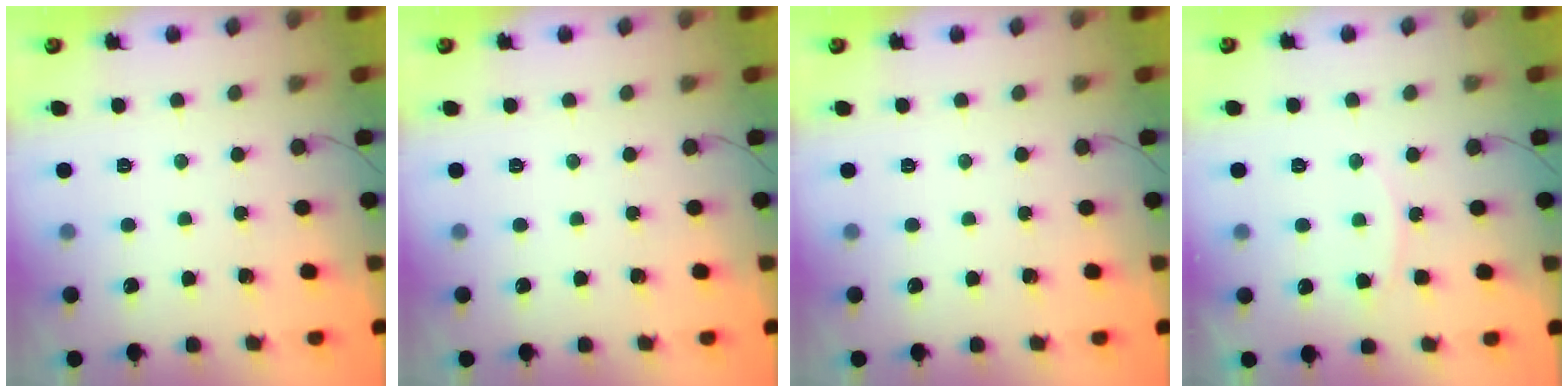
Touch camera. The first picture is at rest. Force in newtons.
{"total": 0.0}
{"total": 0.0}
{"total": 7.2, "press": 7.2, "slide": 0.4}